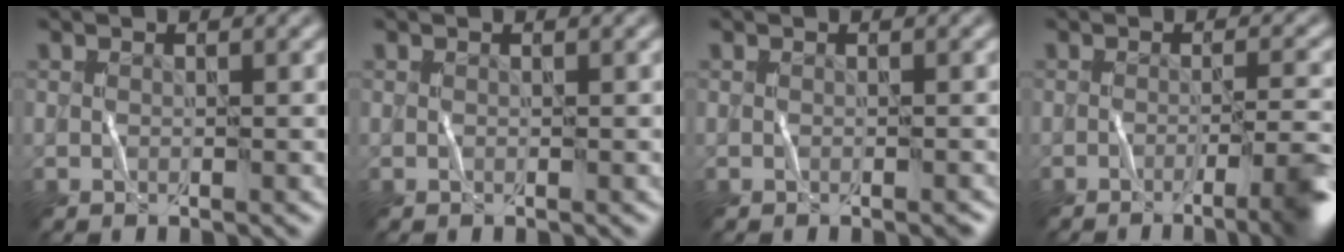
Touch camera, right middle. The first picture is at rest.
{"total": 0.0}
{"total": 0.6, "force": [-0.4, 0.1, 0.4], "torque": [-0.004, 0.000, -0.005]}
{"total": 5.4, "force": [-2.4, 1.2, 4.7], "torque": [-0.059, -0.004, -0.035]}